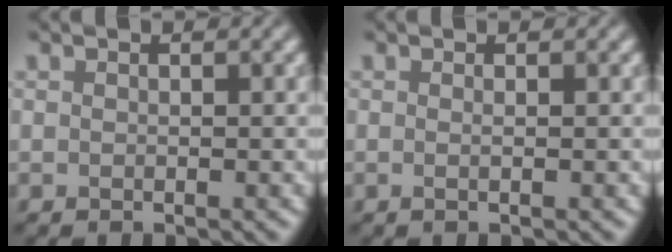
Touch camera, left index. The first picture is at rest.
{"total": 0.7, "force": [0.0, 0.3, 0.7], "torque": [-0.009, -0.002, -0.004]}